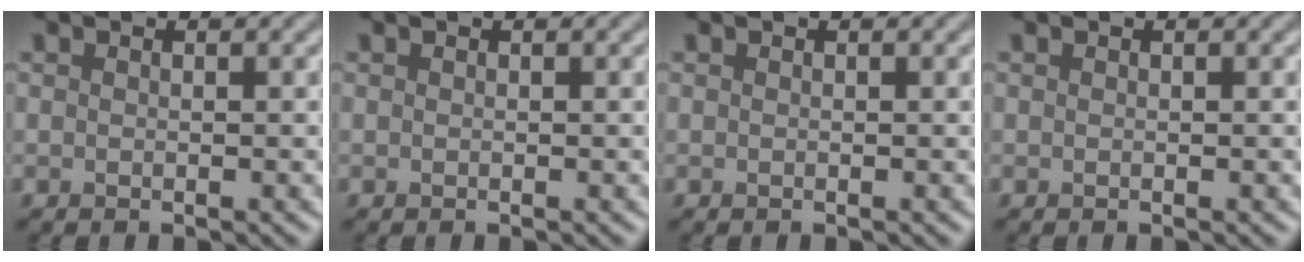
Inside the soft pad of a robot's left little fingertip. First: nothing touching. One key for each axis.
{"total": 0.0}
{"total": 0.0}
{"total": 0.0}